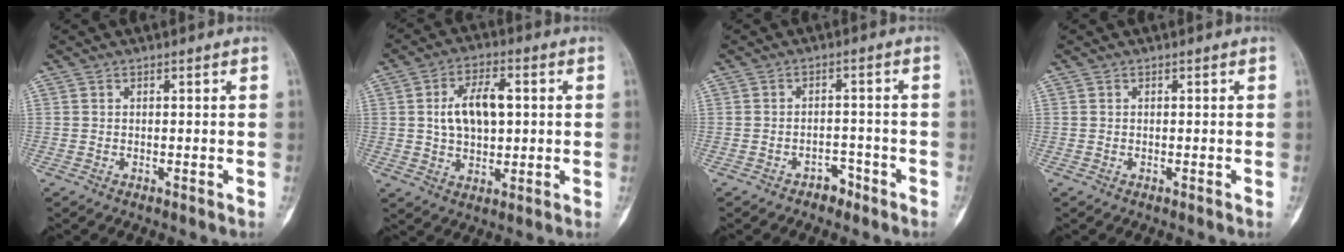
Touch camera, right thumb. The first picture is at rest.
{"total": 10.1, "force": [1.4, 5.8, 8.2], "torque": [-0.131, 0.006, 0.028]}
{"total": 3.1, "force": [-2.2, 1.9, 0.9], "torque": [-0.004, 0.021, -0.029]}
{"total": 0.0}